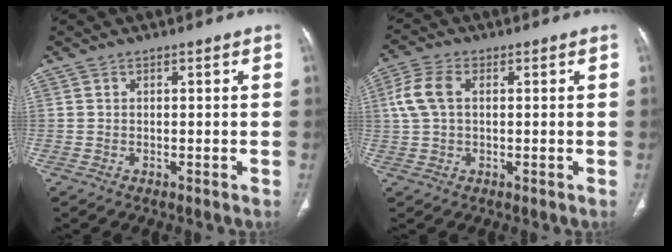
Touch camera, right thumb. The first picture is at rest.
{"total": 6.2, "force": [1.1, 3.8, 4.8], "torque": [-0.118, 0.016, 0.022]}